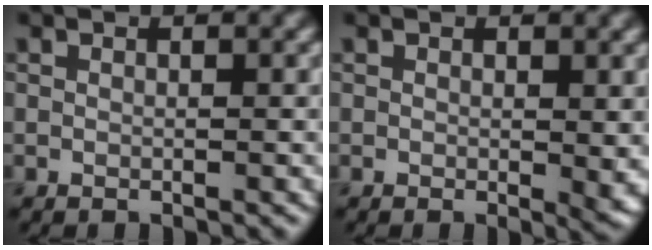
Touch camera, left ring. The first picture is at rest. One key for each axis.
{"total": 1.6, "fx": 0.2, "fy": 0.3, "fz": 1.6, "tx": -0.015, "ty": -0.007, "tz": 0.002}